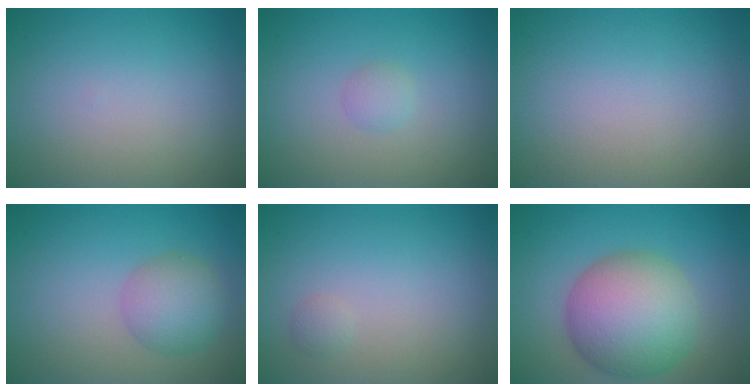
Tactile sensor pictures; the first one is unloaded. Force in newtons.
{"total": 1.0, "press": 1.0, "slide": 0.0}
{"total": 0.0}
{"total": 3.7, "press": 3.7, "slide": 0.2}
{"total": 0.6, "press": 0.6, "slide": 0.0}
{"total": 9.4, "press": 9.3, "slide": 0.4}